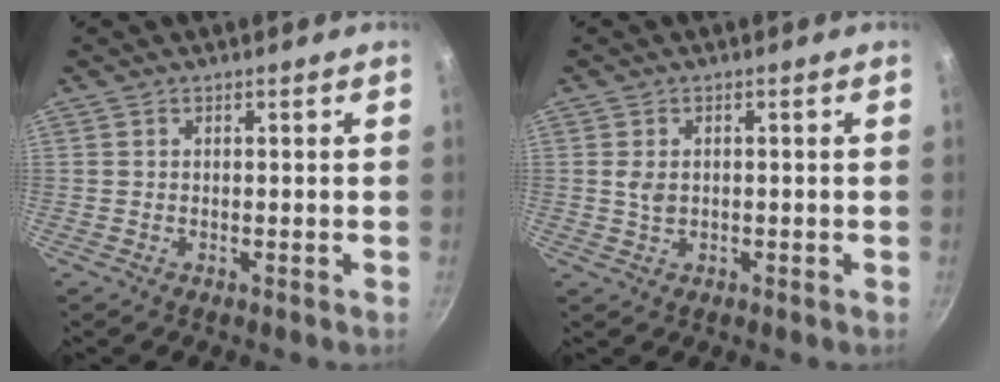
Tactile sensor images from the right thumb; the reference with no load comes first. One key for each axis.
{"total": 2.3, "fx": 0.0, "fy": 1.7, "fz": 1.7, "tx": -0.030, "ty": 0.000, "tz": 0.001}